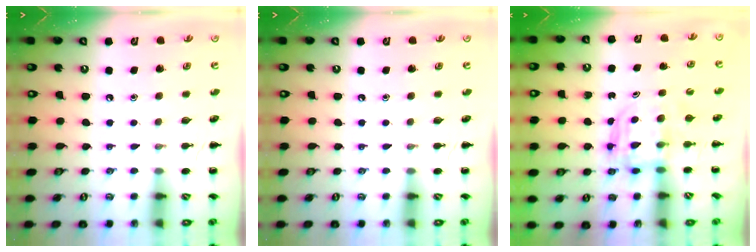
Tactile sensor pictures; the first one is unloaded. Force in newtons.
{"total": 0.0}
{"total": 3.8, "press": 3.8, "slide": 0.2}